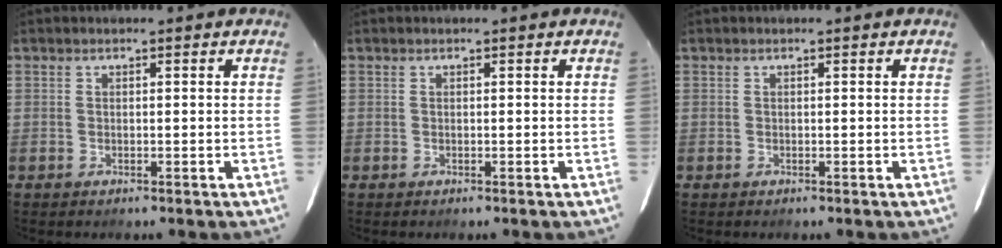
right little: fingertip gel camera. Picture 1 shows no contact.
{"total": 0.0}
{"total": 0.0}